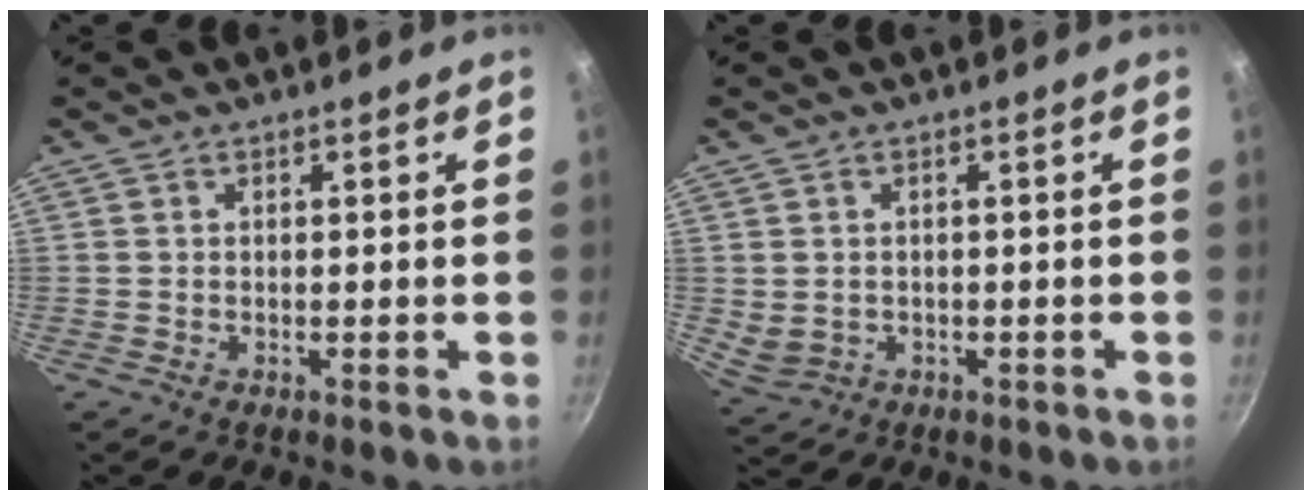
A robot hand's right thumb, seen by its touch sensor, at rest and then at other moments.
{"total": 3.5, "force": [-0.2, 3.0, 1.9], "torque": [-0.031, 0.003, 0.013]}